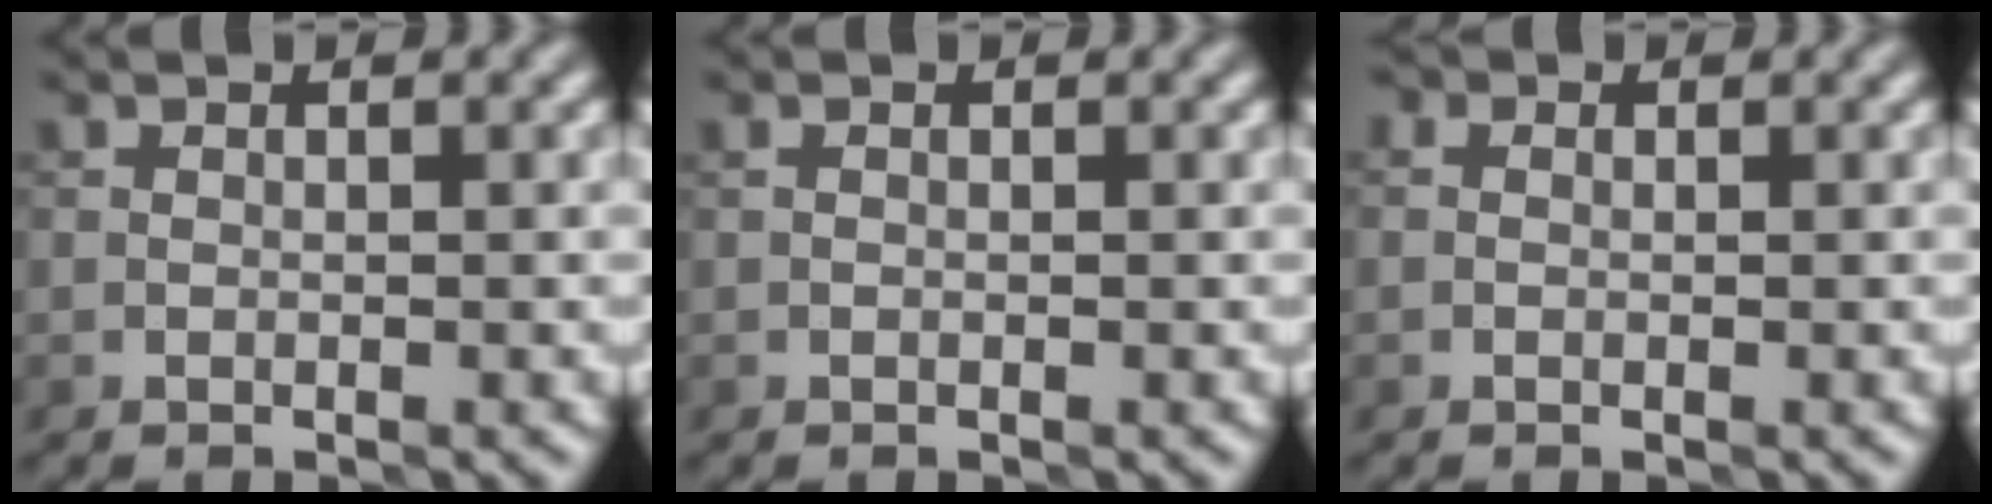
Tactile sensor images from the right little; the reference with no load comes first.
{"total": 0.0}
{"total": 1.1, "force": [0.4, 0.9, 0.6], "torque": [-0.006, -0.006, -0.013]}